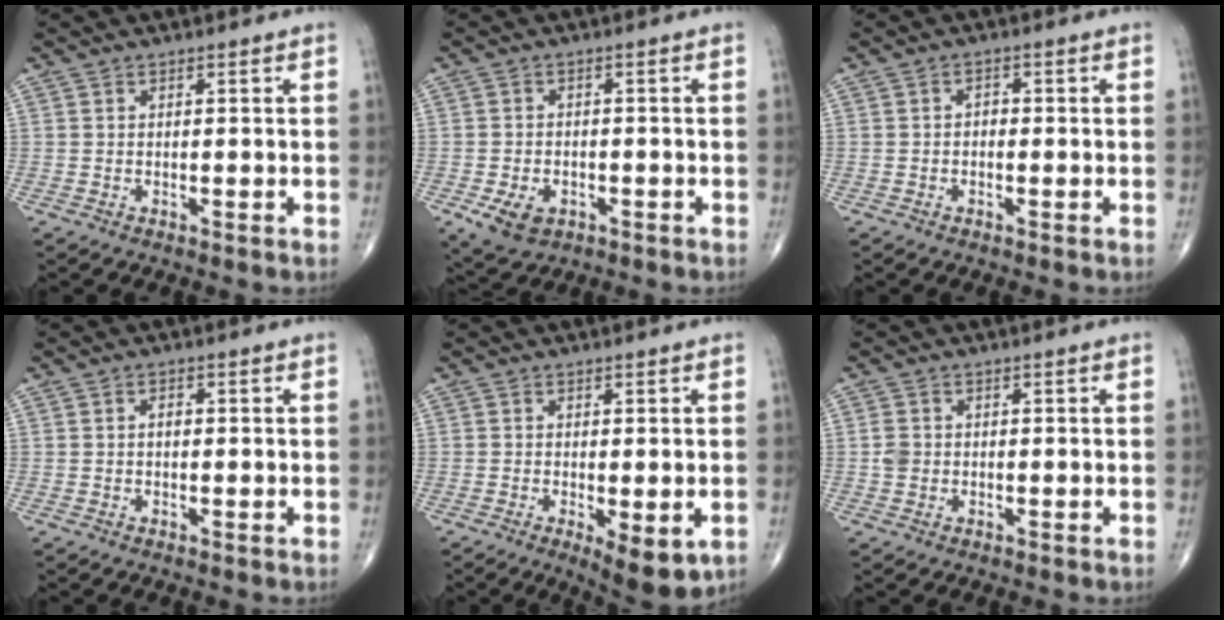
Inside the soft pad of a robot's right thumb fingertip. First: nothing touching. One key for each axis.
{"total": 6.0, "fx": -2.5, "fy": 4.2, "fz": 3.5, "tx": -0.059, "ty": 0.005, "tz": -0.034}
{"total": 1.3, "fx": -0.2, "fy": 0.9, "fz": 0.8, "tx": -0.004, "ty": 0.004, "tz": -0.008}
{"total": 1.2, "fx": 0.1, "fy": 0.7, "fz": 0.9, "tx": -0.014, "ty": 0.002, "tz": -0.001}
{"total": 7.4, "fx": -2.3, "fy": 2.8, "fz": 6.5, "tx": -0.088, "ty": -0.017, "tz": -0.029}
{"total": 2.2, "fx": -0.2, "fy": 1.8, "fz": 1.1, "tx": -0.019, "ty": 0.006, "tz": -0.005}